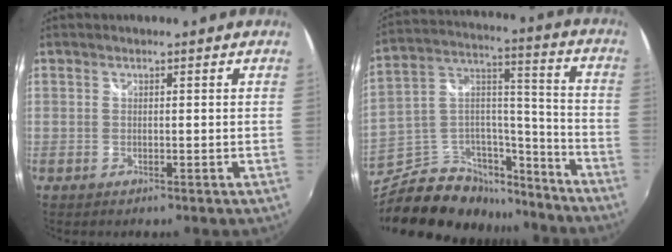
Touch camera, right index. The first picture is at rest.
{"total": 20.9, "force": [-14.7, 12.0, 8.7], "torque": [-0.185, 0.065, -0.219]}